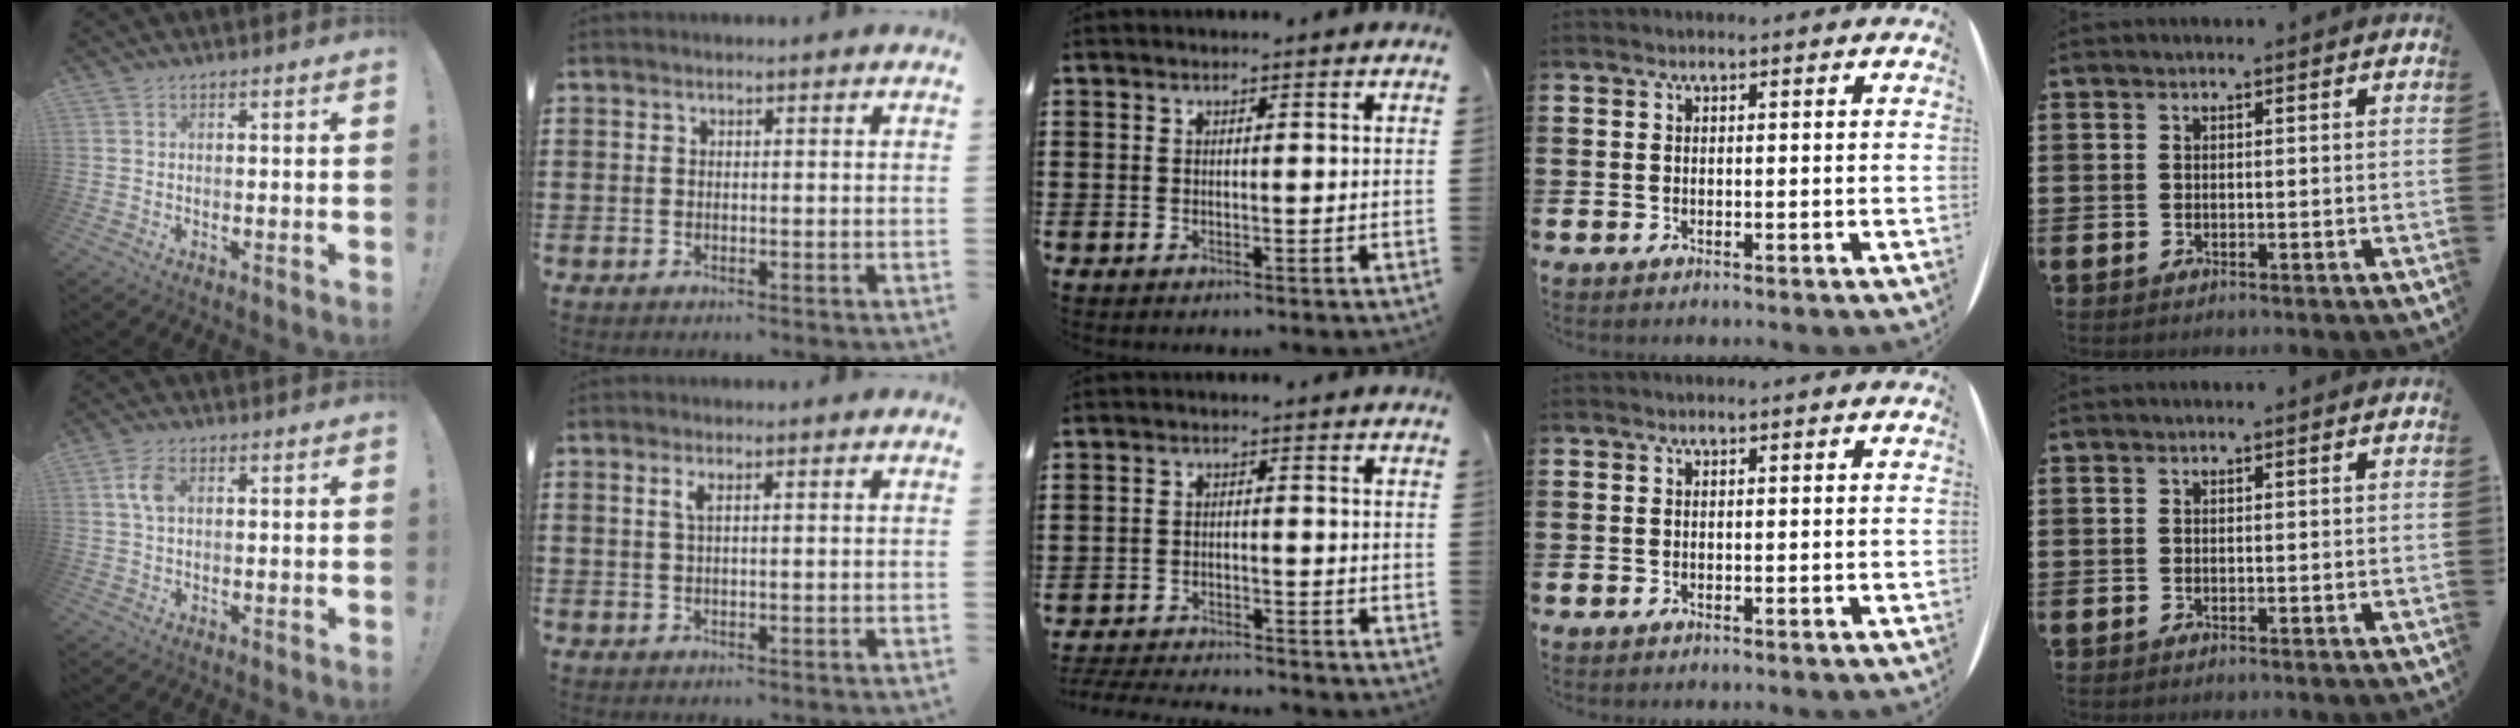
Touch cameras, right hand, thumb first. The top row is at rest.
{"thumb": {"total": 4.9, "force": [1.0, 2.7, 3.9], "torque": [-0.070, 0.007, 0.018]}, "index": {"total": 1.5, "force": [0.5, 0.3, 1.4], "torque": [-0.029, 0.003, 0.008]}, "middle": {"total": 3.2, "force": [-3.2, 0.1, 0.3], "torque": [-0.017, -0.004, -0.070]}}